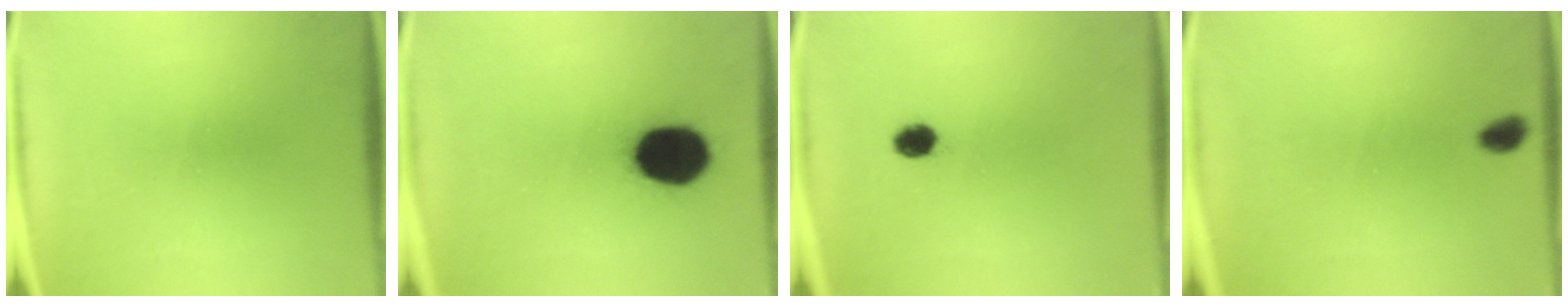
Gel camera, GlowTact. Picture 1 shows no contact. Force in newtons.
{"total": 16.7}
{"total": 2.9}
{"total": 2.1}